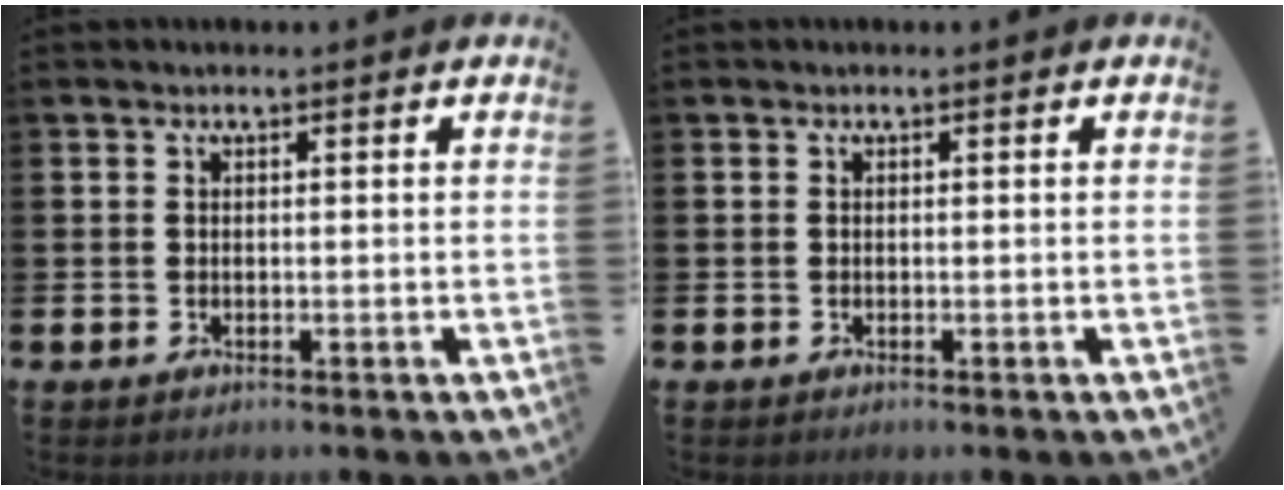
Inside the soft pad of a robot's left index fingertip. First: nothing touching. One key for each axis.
{"total": 0.0}